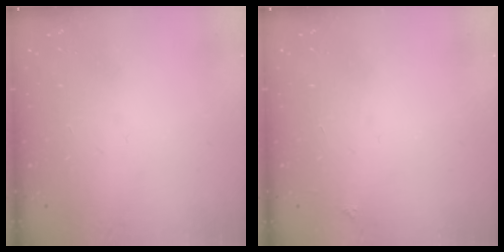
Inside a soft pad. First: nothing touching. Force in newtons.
{"total": 2.1, "press": 2.1, "slide": 0.3}